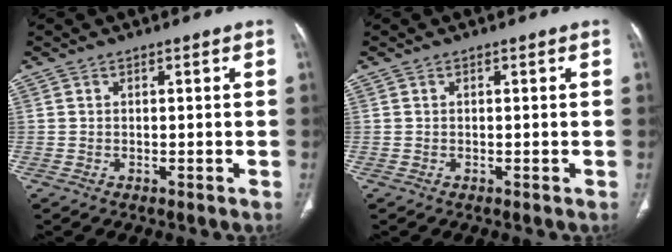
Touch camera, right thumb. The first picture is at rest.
{"total": 0.0}